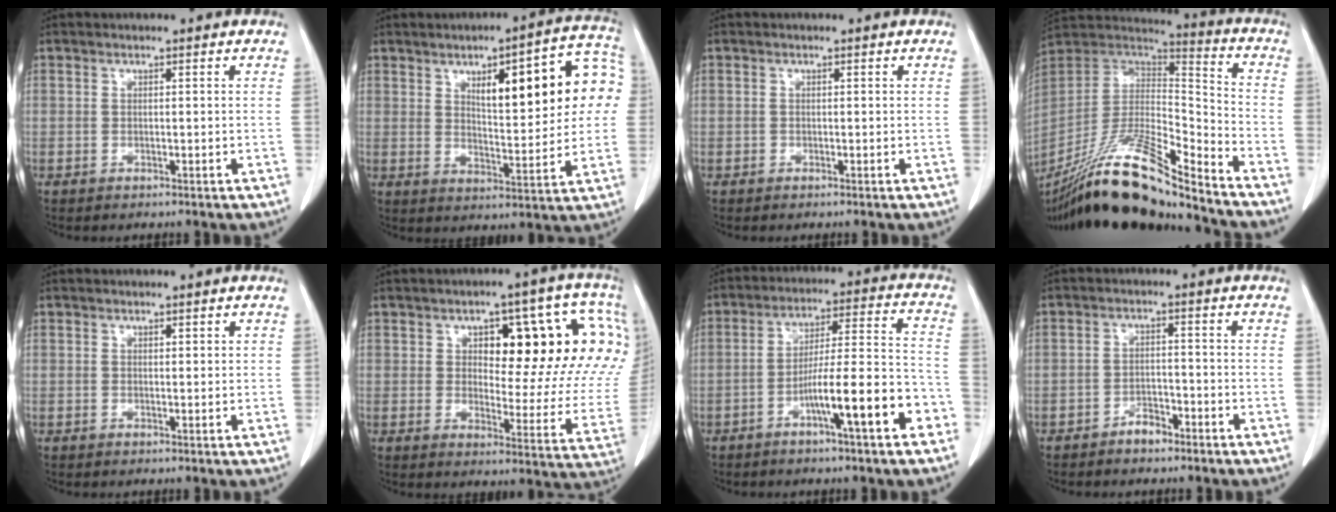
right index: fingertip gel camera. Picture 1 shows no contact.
{"total": 16.1, "force": [3.9, 4.2, 15.0], "torque": [-0.197, 0.032, 0.056]}
{"total": 0.5, "force": [-0.2, 0.5, 0.0], "torque": [0.005, 0.006, -0.007]}
{"total": 21.3, "force": [-17.4, 1.1, 12.1], "torque": [-0.256, -0.006, -0.324]}
{"total": 1.0, "force": [0.5, 0.4, 0.8], "torque": [-0.009, 0.001, 0.007]}
{"total": 20.3, "force": [6.6, 7.3, 17.8], "torque": [-0.199, 0.034, 0.096]}
{"total": 12.4, "force": [-5.7, 0.8, 10.9], "torque": [-0.174, 0.015, -0.089]}
{"total": 3.0, "force": [-2.3, 1.3, 1.3], "torque": [-0.019, 0.006, -0.037]}